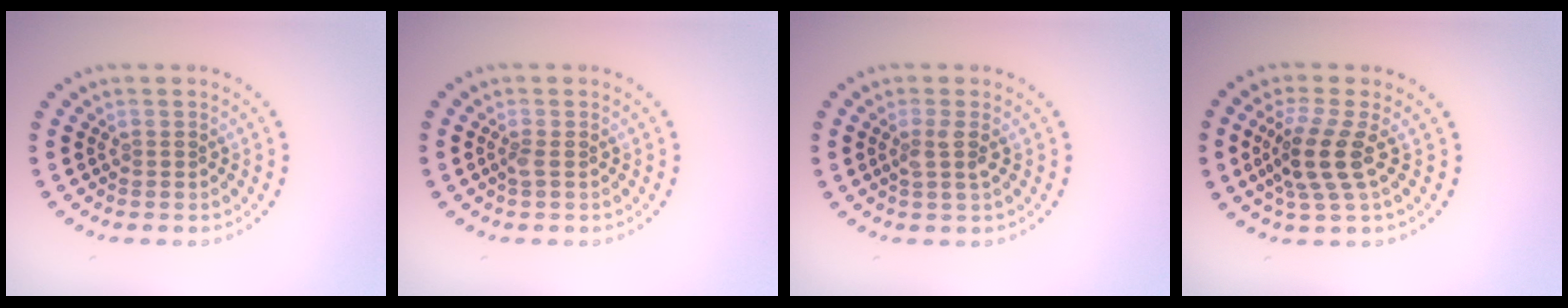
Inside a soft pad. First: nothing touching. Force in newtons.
{"total": 0.6, "press": 0.5, "slide": 0.3}
{"total": 1.6, "press": 1.2, "slide": 1.0}
{"total": 3.8, "press": 3.0, "slide": 2.4}